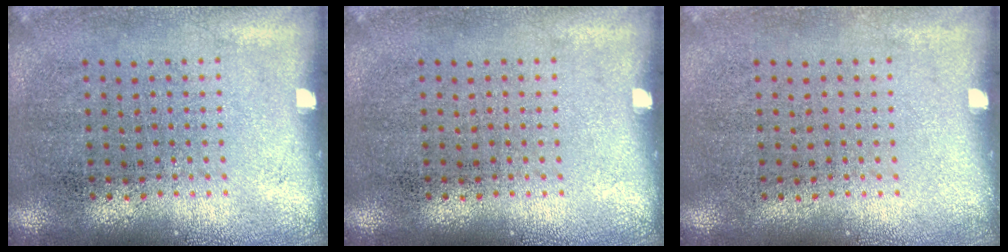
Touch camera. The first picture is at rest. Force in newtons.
{"total": 0.0}
{"total": 0.0}